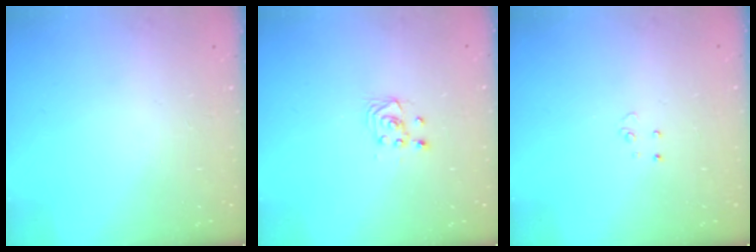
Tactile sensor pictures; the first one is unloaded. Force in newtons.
{"total": 2.5, "press": 2.2, "slide": 1.1}
{"total": 2.9, "press": 2.9, "slide": 0.2}